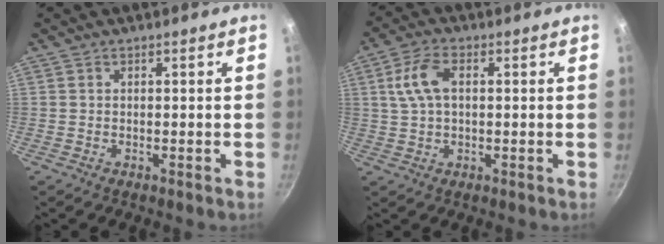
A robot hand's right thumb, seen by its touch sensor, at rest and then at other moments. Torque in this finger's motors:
{"motor_torque": [-0.52, 0.80, 0.13, -0.05, 0.09]}